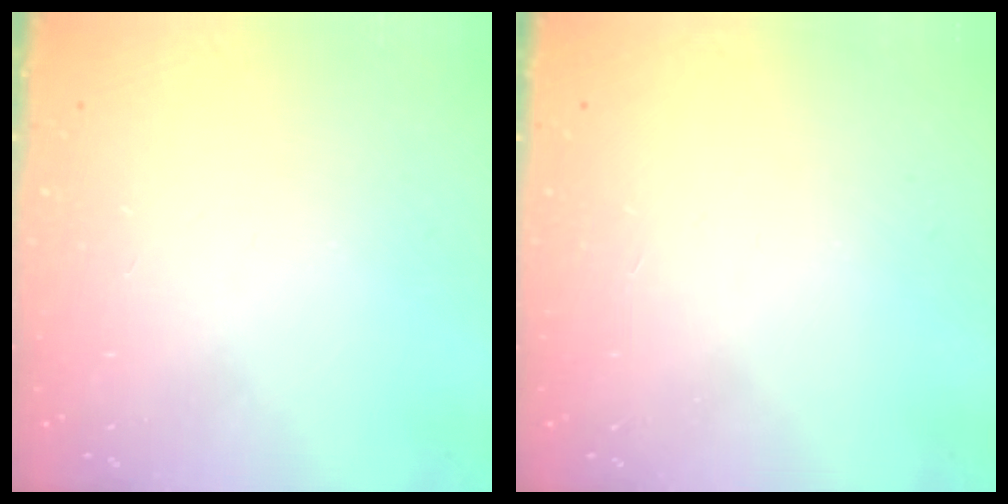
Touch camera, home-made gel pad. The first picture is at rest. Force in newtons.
{"total": 1.5, "press": 1.5, "slide": 0.1}